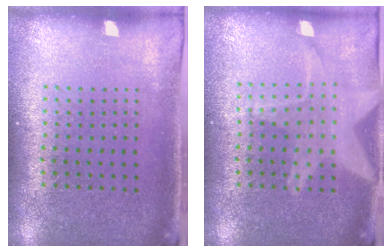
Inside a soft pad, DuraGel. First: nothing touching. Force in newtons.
{"total": 1.8, "press": 1.8, "slide": 0.1}